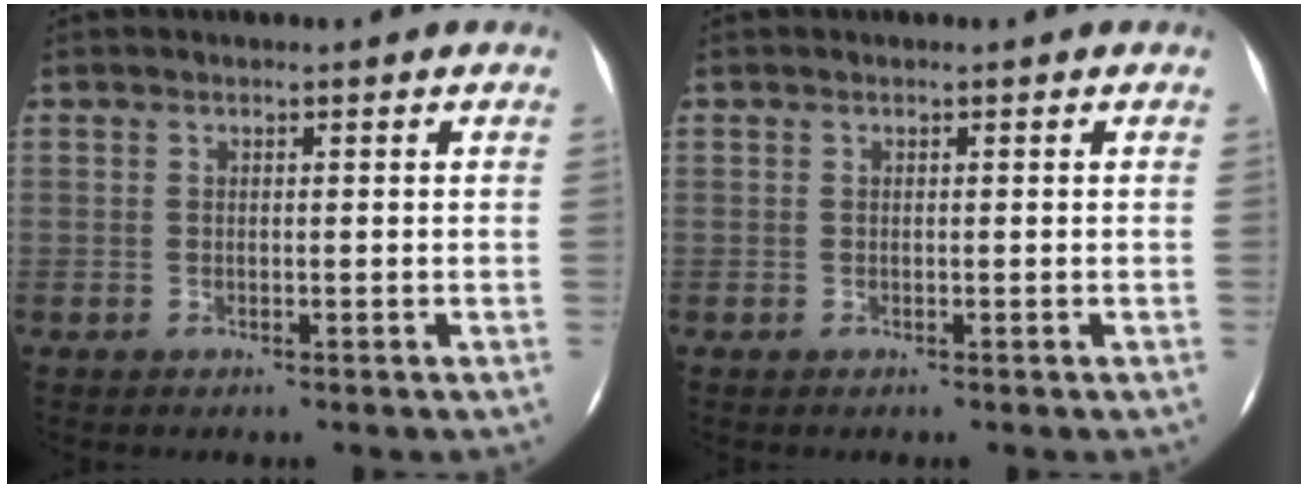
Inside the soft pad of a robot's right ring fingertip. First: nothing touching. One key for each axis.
{"total": 0.0}